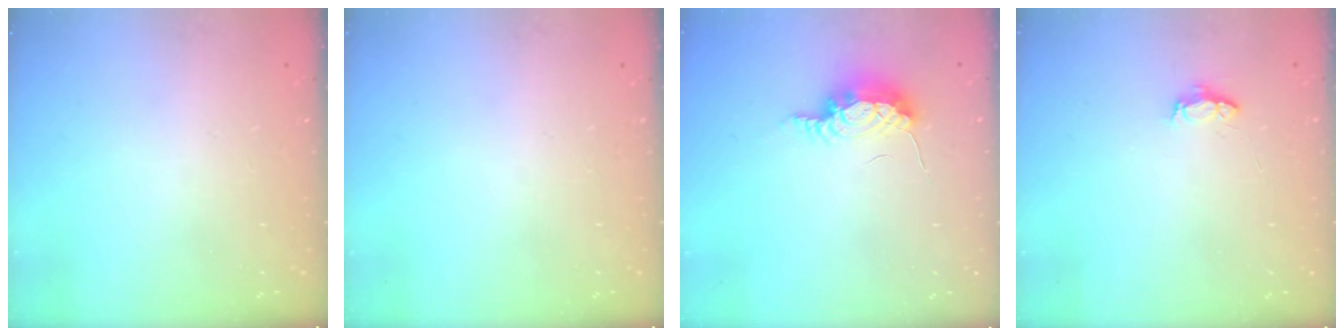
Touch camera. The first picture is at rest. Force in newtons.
{"total": 0.0}
{"total": 7.4, "press": 7.1, "slide": 1.9}
{"total": 3.5, "press": 3.5, "slide": 0.4}